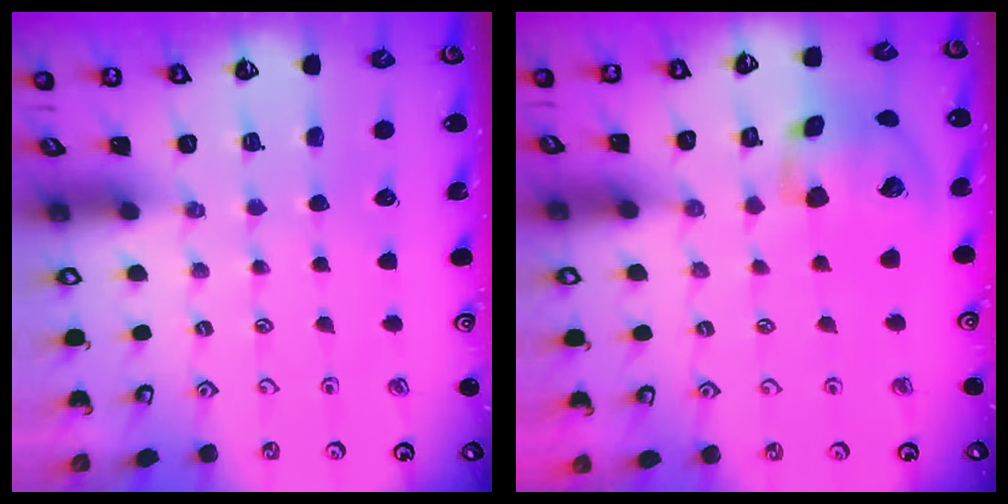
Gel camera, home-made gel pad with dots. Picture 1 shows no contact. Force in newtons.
{"total": 15.5, "press": 15.3, "slide": 2.5}